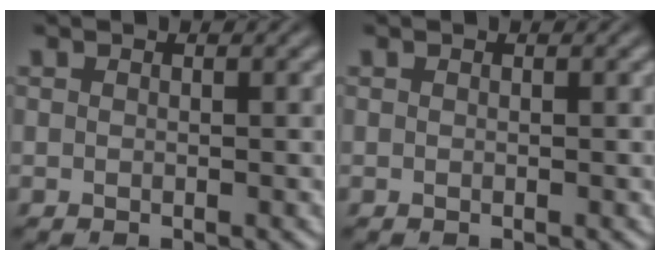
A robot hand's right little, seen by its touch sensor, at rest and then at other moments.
{"total": 0.0}